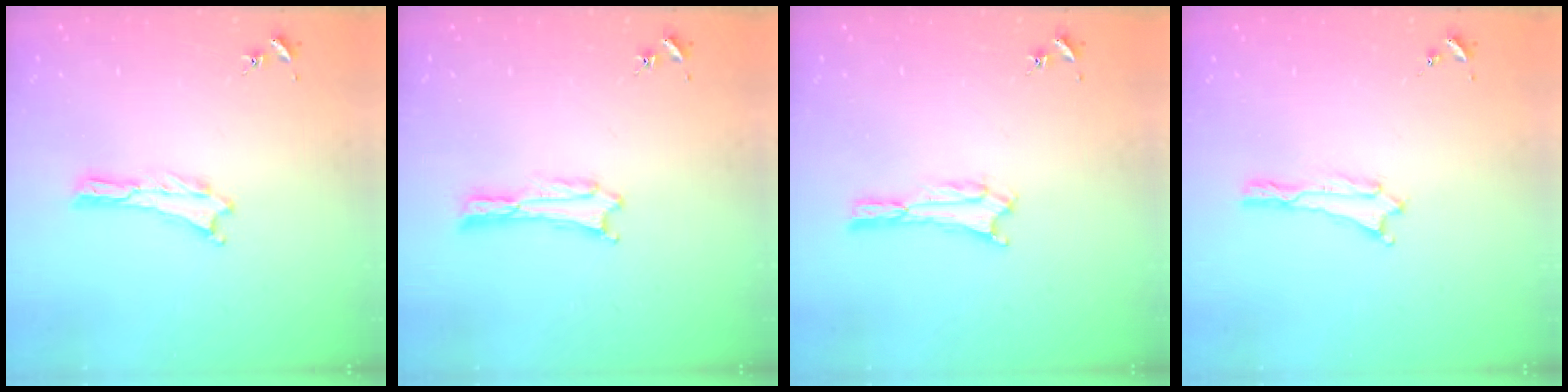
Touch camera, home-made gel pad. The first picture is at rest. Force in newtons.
{"total": 0.0}
{"total": 1.6, "press": 1.6, "slide": 0.2}
{"total": 0.0}